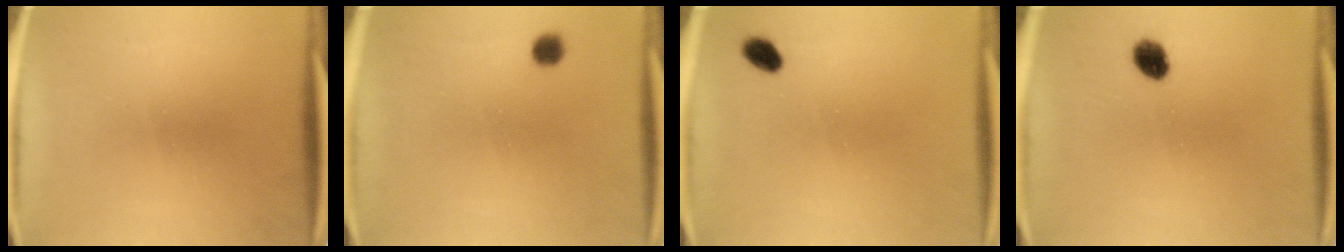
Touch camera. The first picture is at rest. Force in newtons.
{"total": 2.6}
{"total": 2.8}
{"total": 4.2}